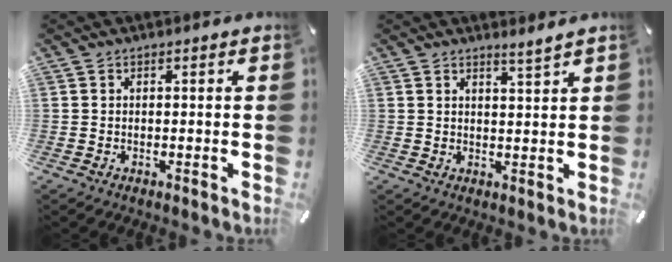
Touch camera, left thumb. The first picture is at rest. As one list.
[{"total": 2.7, "force": [2.6, -0.4, 0.7], "torque": [-0.017, -0.016, 0.047]}]